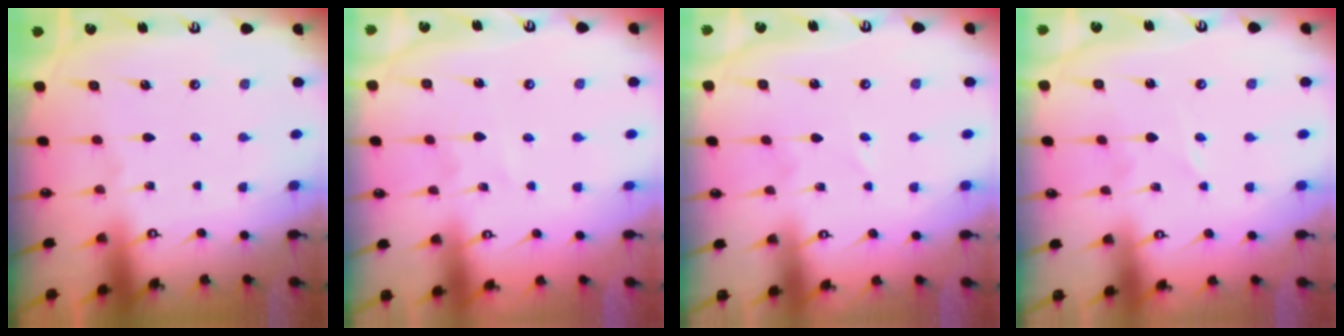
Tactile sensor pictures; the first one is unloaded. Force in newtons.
{"total": 2.6, "press": 2.6, "slide": 0.3}
{"total": 2.5, "press": 2.5, "slide": 0.2}
{"total": 2.0, "press": 2.0, "slide": 0.3}